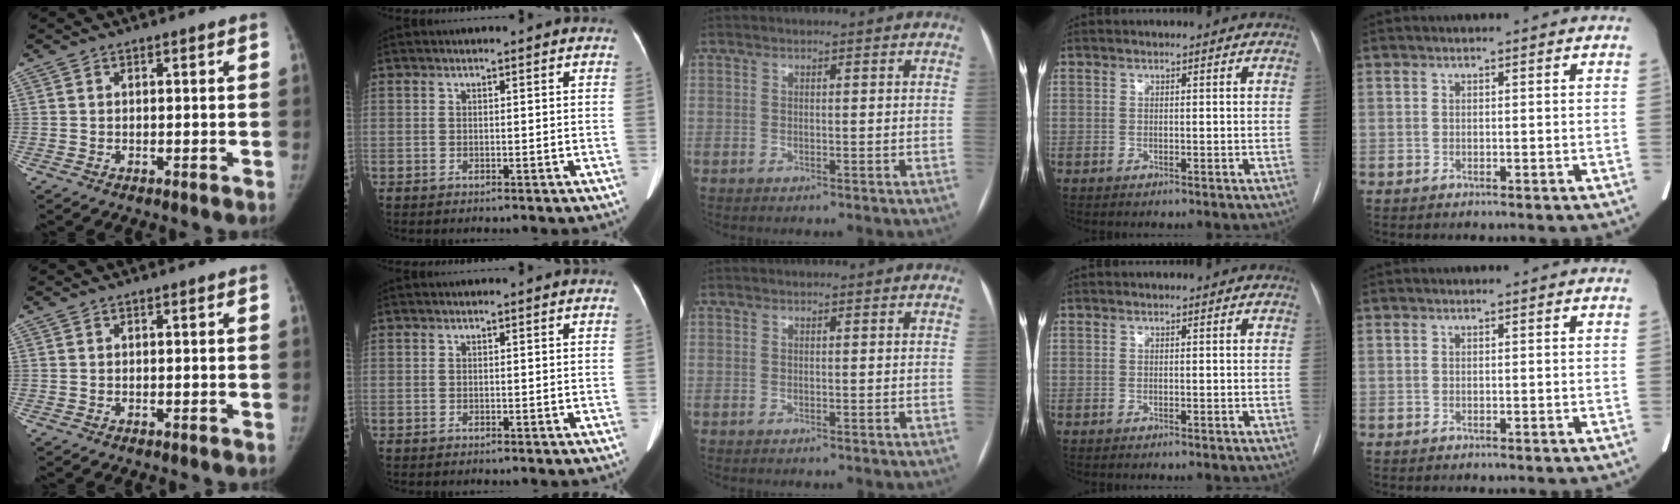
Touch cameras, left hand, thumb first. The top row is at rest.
{}